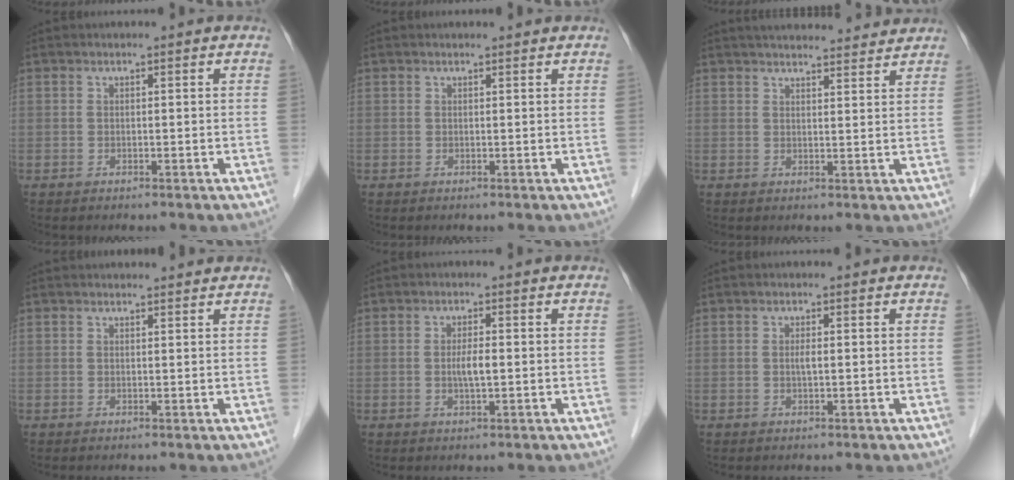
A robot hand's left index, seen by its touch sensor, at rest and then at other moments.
{"total": 1.1, "force": [1.1, 0.1, 0.1], "torque": [-0.010, 0.004, 0.012]}
{"total": 12.9, "force": [12.2, 1.8, 3.9], "torque": [-0.049, 0.023, 0.157]}
{"total": 4.4, "force": [4.3, 0.6, 0.8], "torque": [-0.009, 0.021, 0.049]}
{"total": 2.5, "force": [-0.2, 0.4, 2.5], "torque": [-0.049, -0.001, -0.003]}
{"total": 0.9, "force": [0.1, 0.1, 0.9], "torque": [-0.021, -0.001, 0.000]}